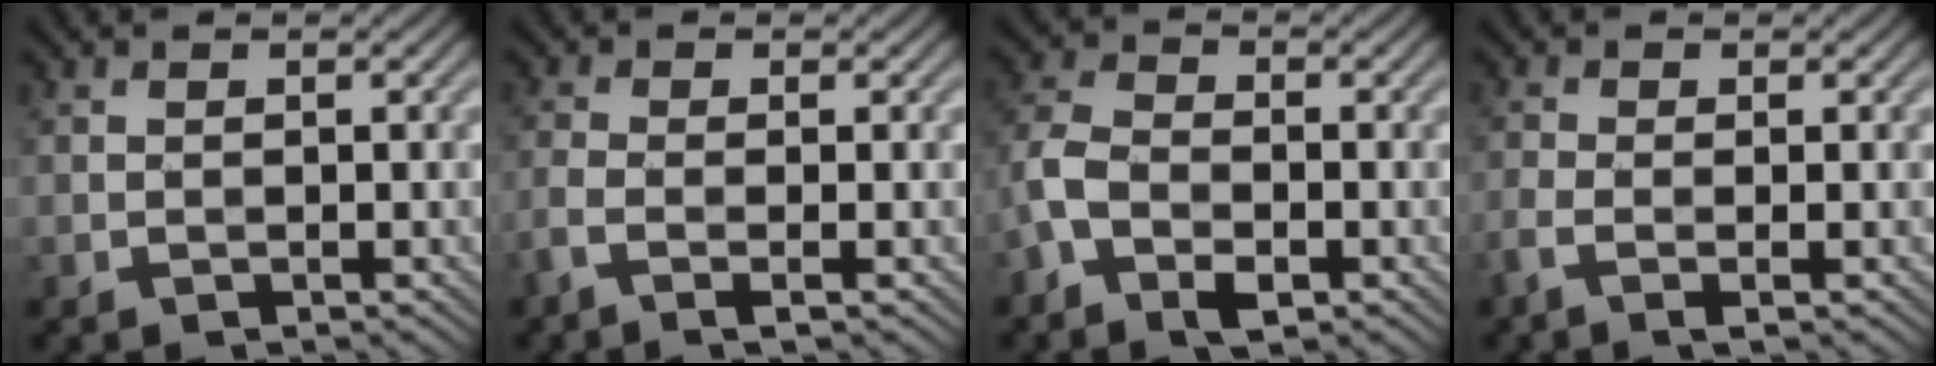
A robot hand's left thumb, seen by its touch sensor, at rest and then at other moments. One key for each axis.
{"total": 2.8, "fx": -1.4, "fy": 0.5, "fz": 2.4, "tx": -0.056, "ty": -0.003, "tz": -0.041}
{"total": 6.2, "fx": -2.9, "fy": 3.5, "fz": 4.2, "tx": -0.103, "ty": 0.000, "tz": -0.071}
{"total": 2.3, "fx": -1.1, "fy": 0.4, "fz": 2.0, "tx": -0.050, "ty": -0.001, "tz": -0.032}